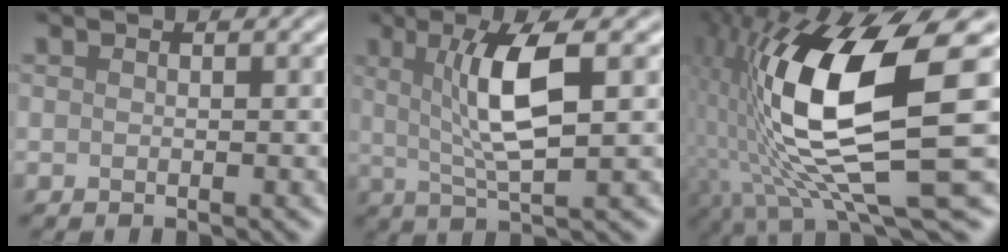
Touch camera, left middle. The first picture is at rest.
{"total": 6.1, "force": [1.2, 1.3, 5.9], "torque": [-0.110, 0.003, 0.027]}
{"total": 14.5, "force": [0.2, 4.1, 13.9], "torque": [-0.266, -0.005, 0.009]}